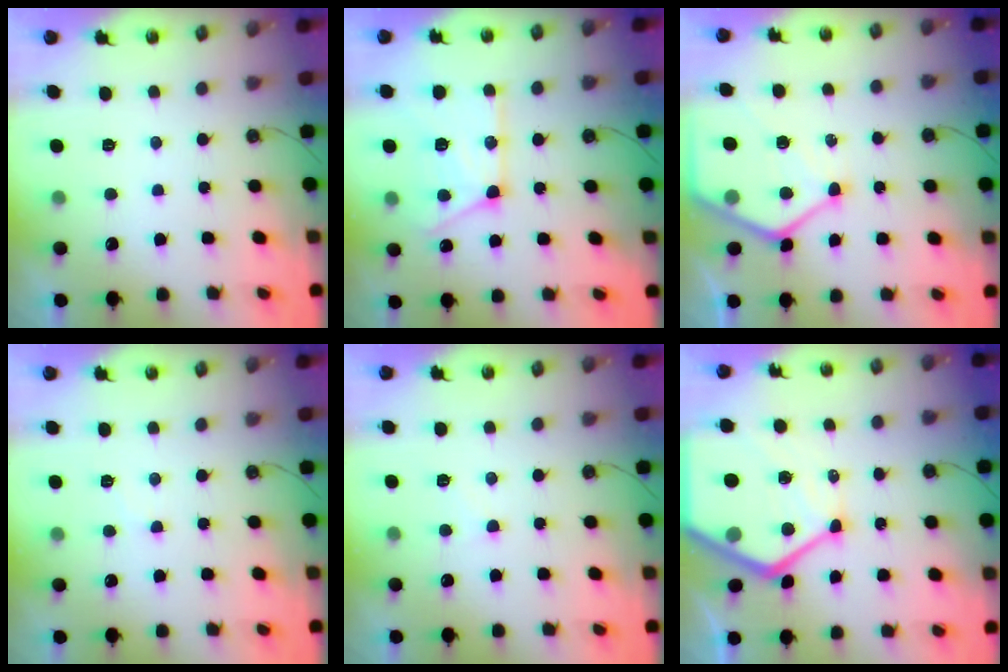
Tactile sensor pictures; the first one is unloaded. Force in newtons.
{"total": 16.1, "press": 16.0, "slide": 1.8}
{"total": 12.2, "press": 12.1, "slide": 1.1}
{"total": 5.6, "press": 5.5, "slide": 0.8}
{"total": 5.8, "press": 5.8, "slide": 0.6}
{"total": 19.8, "press": 19.7, "slide": 2.1}